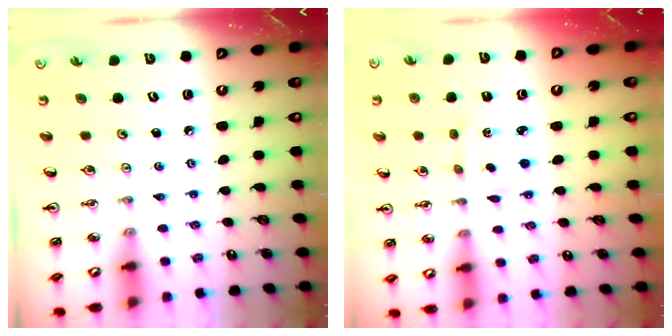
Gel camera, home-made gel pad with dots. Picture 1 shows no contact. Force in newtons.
{"total": 2.6, "press": 2.5, "slide": 0.3}